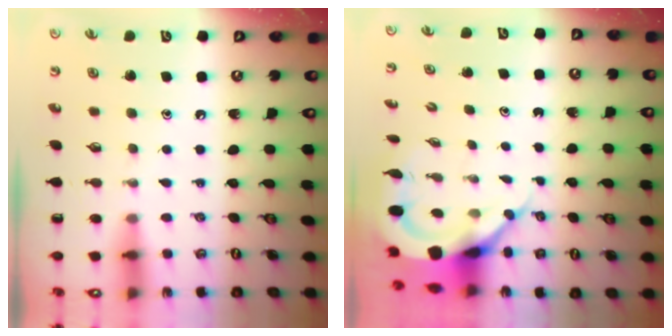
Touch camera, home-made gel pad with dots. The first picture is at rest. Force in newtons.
{"total": 7.7, "press": 7.7, "slide": 0.9}